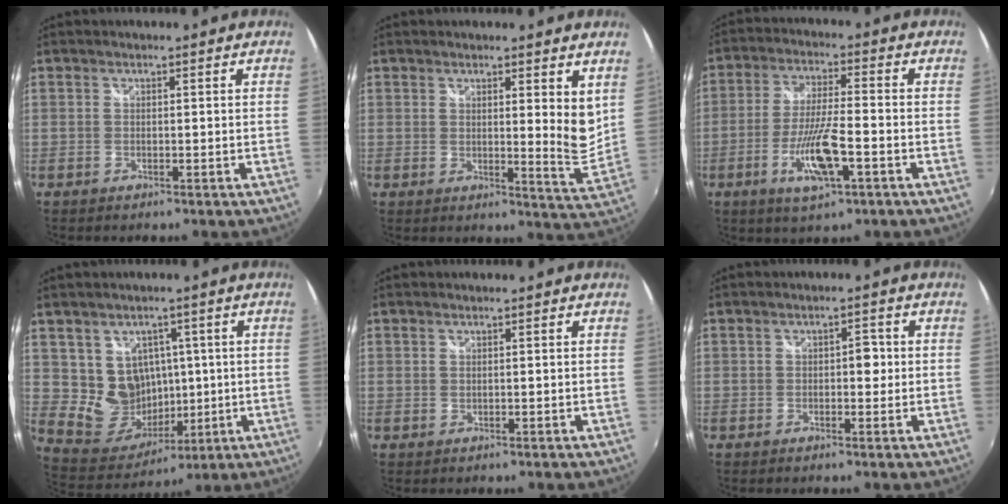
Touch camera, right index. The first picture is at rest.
{"total": 7.4, "force": [4.3, 1.1, 5.9], "torque": [-0.066, -0.013, 0.058]}
{"total": 10.5, "force": [-4.2, 2.1, 9.4], "torque": [-0.188, -0.012, -0.076]}
{"total": 10.4, "force": [1.6, 9.8, 3.2], "torque": [-0.072, 0.002, 0.049]}
{"total": 0.0}
{"total": 2.2, "force": [-0.2, 1.5, 1.6], "torque": [-0.022, 0.006, -0.004]}